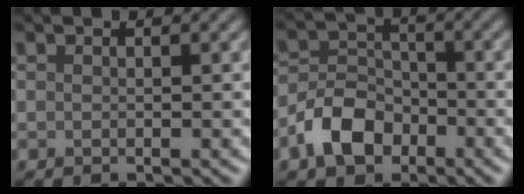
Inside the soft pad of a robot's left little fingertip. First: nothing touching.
{"total": 5.0, "force": [-2.8, 3.3, 2.5], "torque": [-0.047, 0.003, -0.060]}